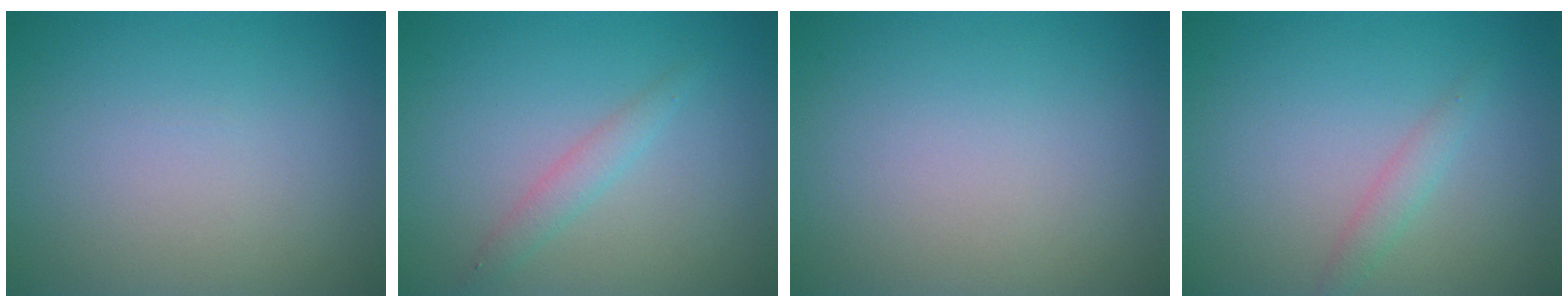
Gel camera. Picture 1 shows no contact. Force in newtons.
{"total": 1.5, "press": 1.5, "slide": 0.1}
{"total": 0.0}
{"total": 1.4, "press": 1.4, "slide": 0.1}